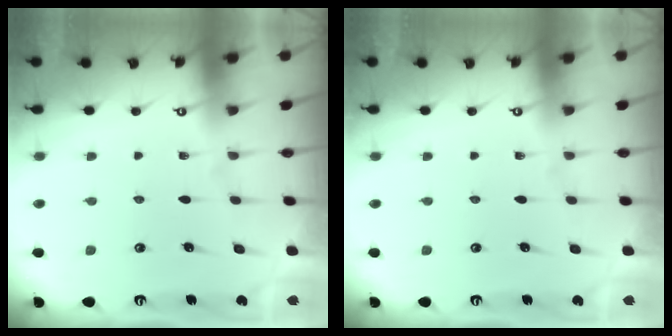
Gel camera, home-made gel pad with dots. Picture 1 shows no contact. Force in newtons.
{"total": 0.0}